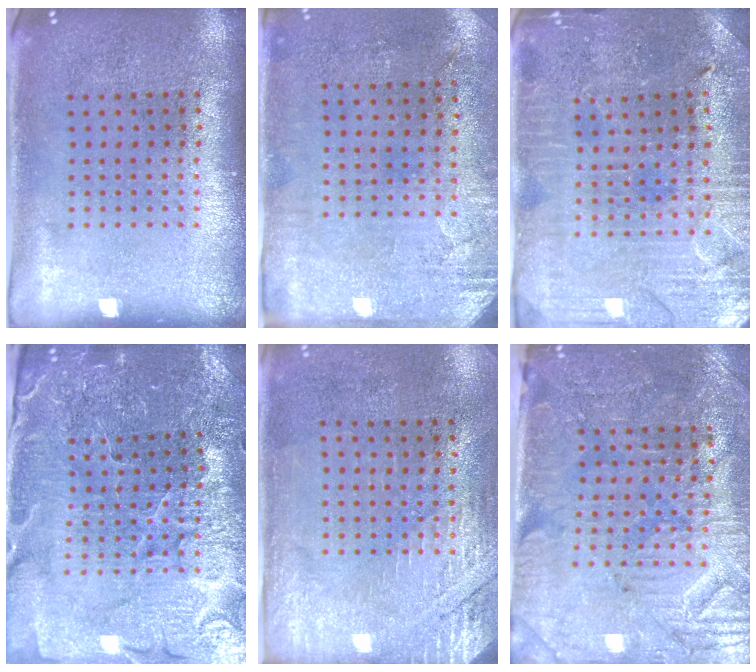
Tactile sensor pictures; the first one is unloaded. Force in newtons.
{"total": 2.8, "press": 2.4, "slide": 1.6}
{"total": 1.8, "press": 1.8, "slide": 0.4}
{"total": 3.7, "press": 3.7, "slide": 0.5}
{"total": 2.8, "press": 2.5, "slide": 1.4}
{"total": 3.6, "press": 3.4, "slide": 1.2}